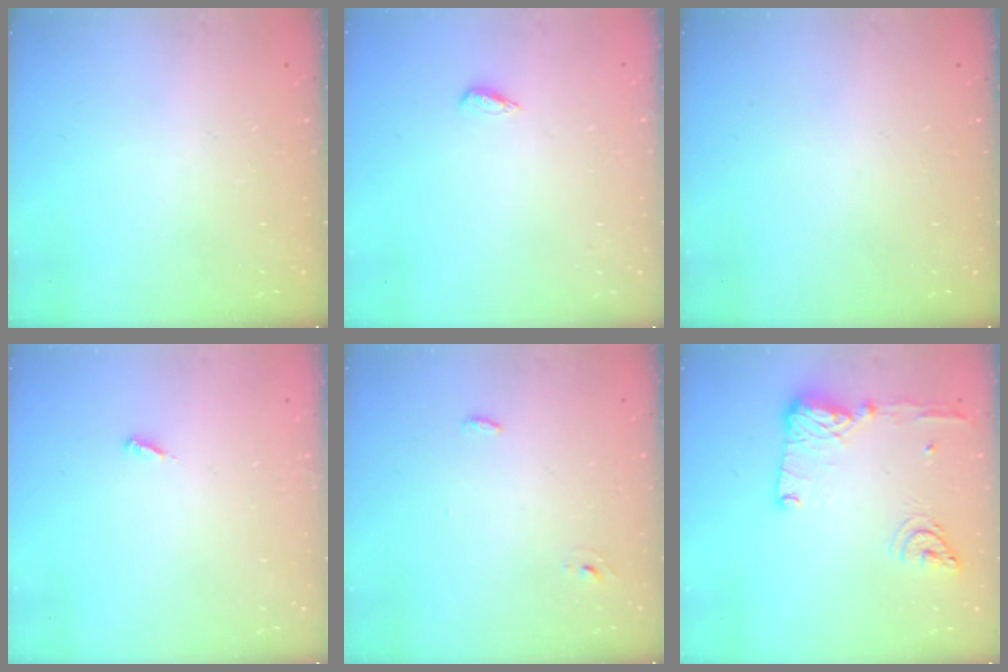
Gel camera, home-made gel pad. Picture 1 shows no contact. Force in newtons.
{"total": 2.7, "press": 2.7, "slide": 0.5}
{"total": 0.0}
{"total": 2.1, "press": 2.1, "slide": 0.1}
{"total": 3.0, "press": 2.8, "slide": 1.2}
{"total": 18.4, "press": 16.9, "slide": 7.3}